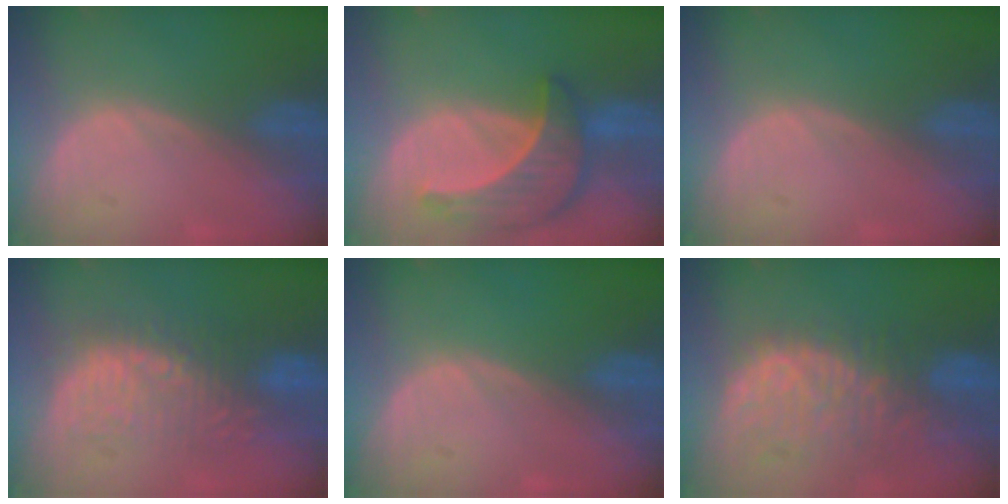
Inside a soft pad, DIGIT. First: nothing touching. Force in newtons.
{"total": 8.9, "press": 8.0, "slide": 3.7}
{"total": 0.0}
{"total": 8.7, "press": 8.6, "slide": 0.9}
{"total": 0.0}
{"total": 10.6, "press": 9.4, "slide": 4.9}